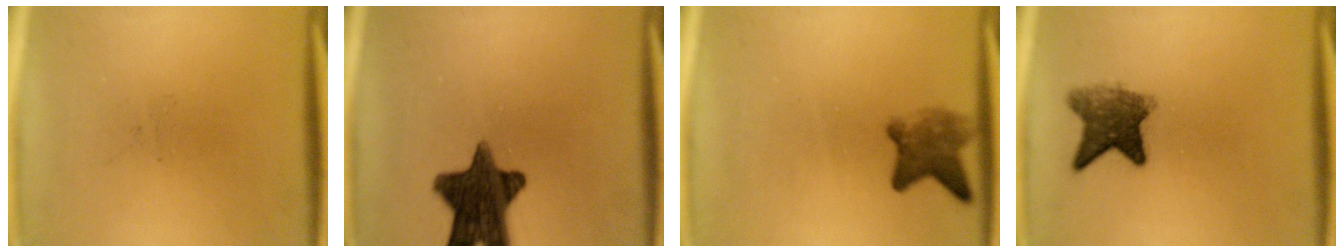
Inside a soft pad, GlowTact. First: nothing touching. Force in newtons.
{"total": 13.4}
{"total": 4.6}
{"total": 6.5}